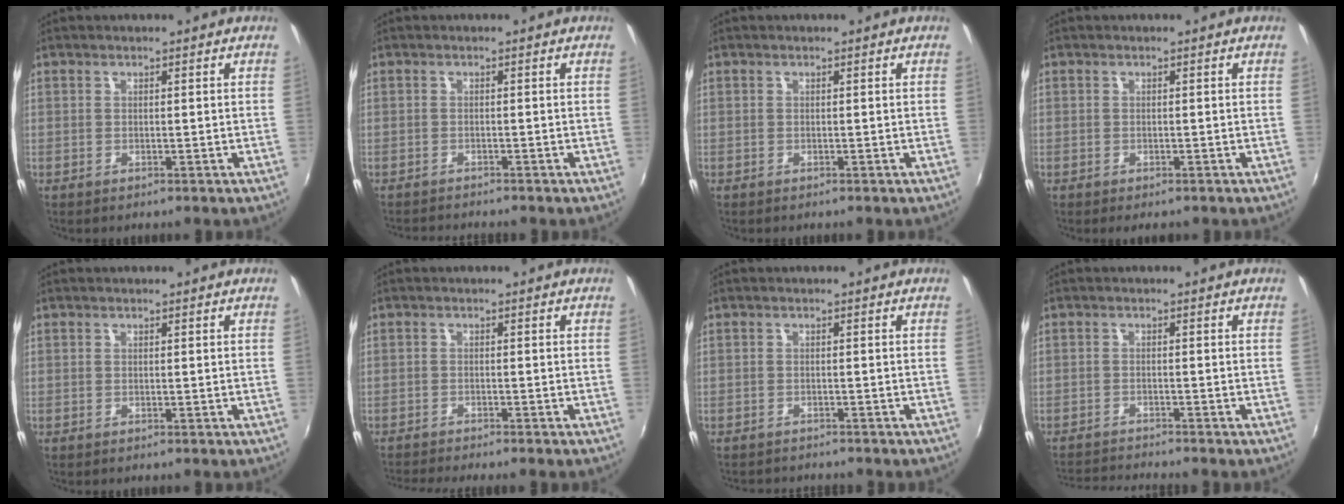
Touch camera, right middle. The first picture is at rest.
{"total": 2.8, "force": [-2.7, -0.1, 0.5], "torque": [-0.025, -0.013, -0.048]}
{"total": 0.0}
{"total": 1.0, "force": [-0.8, 0.6, 0.3], "torque": [-0.009, -0.003, -0.012]}
{"total": 0.0}
{"total": 4.2, "force": [-3.9, -0.7, 1.3], "torque": [-0.040, -0.013, -0.069]}
{"total": 3.0, "force": [-2.9, 0.5, 0.7], "torque": [-0.022, -0.012, -0.044]}
{"total": 4.8, "force": [-4.7, -0.8, 0.6], "torque": [-0.034, -0.009, -0.089]}